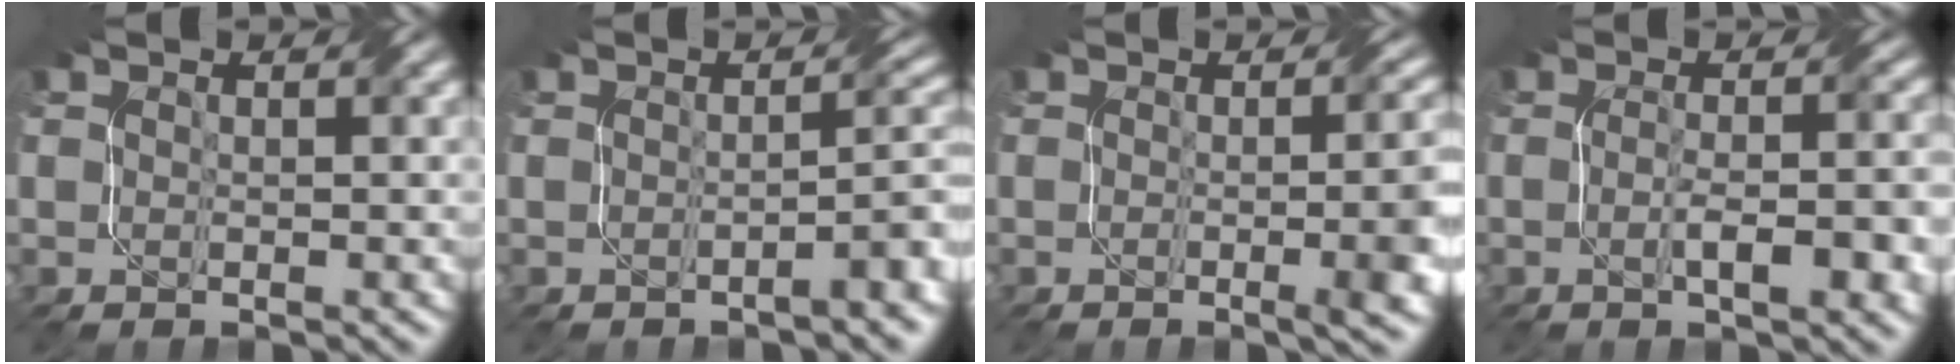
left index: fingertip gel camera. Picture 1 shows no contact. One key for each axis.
{"total": 3.3, "fx": -1.5, "fy": 0.7, "fz": 2.9, "tx": -0.033, "ty": 0.012, "tz": -0.031}
{"total": 7.0, "fx": -0.9, "fy": 2.4, "fz": 6.6, "tx": -0.052, "ty": 0.000, "tz": -0.011}
{"total": 4.8, "fx": -1.1, "fy": 1.1, "fz": 4.5, "tx": -0.069, "ty": 0.001, "tz": -0.015}